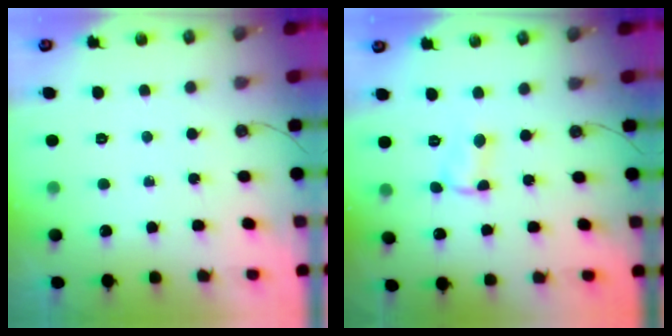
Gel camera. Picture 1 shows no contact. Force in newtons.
{"total": 1.5, "press": 1.4, "slide": 0.4}